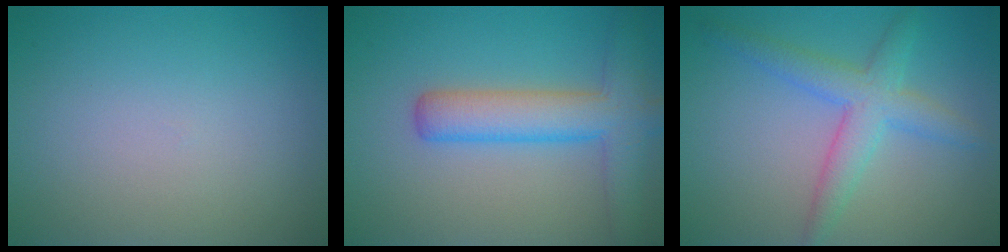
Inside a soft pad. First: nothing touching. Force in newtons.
{"total": 5.8, "press": 5.8, "slide": 0.2}
{"total": 4.1, "press": 4.1, "slide": 0.1}